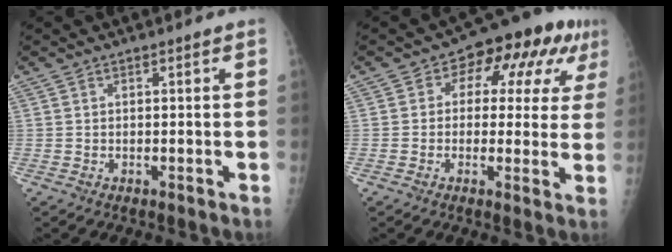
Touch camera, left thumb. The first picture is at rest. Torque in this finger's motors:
{"motor_torque": [0.02, 0.36, 0.14, 0.05, 0.08]}